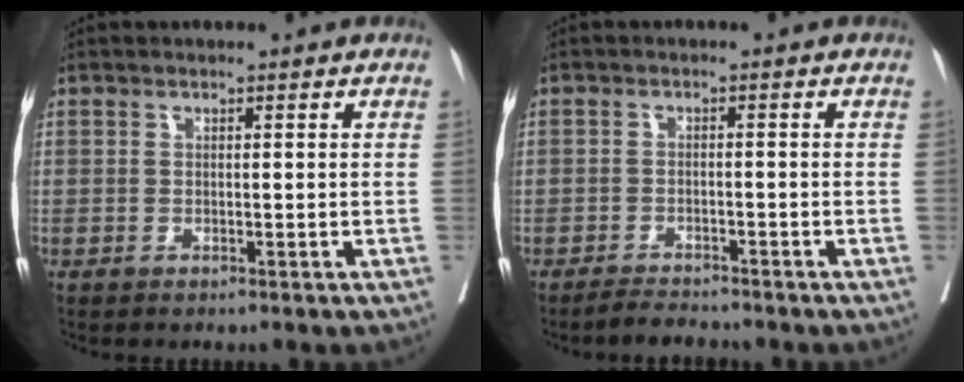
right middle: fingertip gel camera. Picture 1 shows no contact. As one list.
[{"total": 2.5, "force": [-2.4, 0.5, 0.2], "torque": [-0.012, -0.008, -0.041]}]